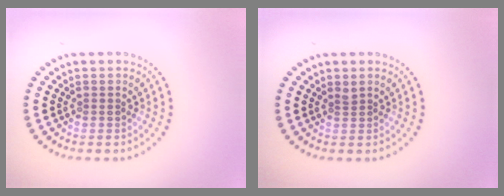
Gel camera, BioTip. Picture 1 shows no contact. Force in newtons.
{"total": 0.5, "press": 0.4, "slide": 0.4}